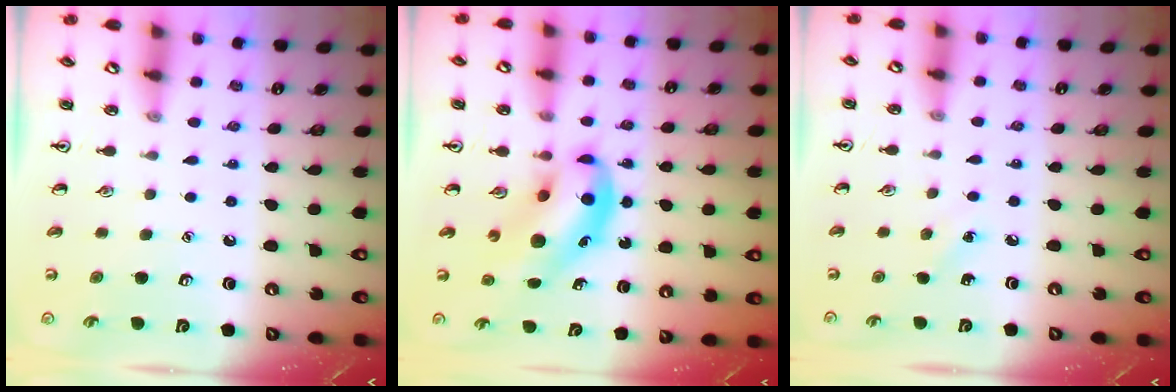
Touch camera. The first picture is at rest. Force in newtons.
{"total": 10.6, "press": 10.2, "slide": 2.9}
{"total": 5.2, "press": 4.9, "slide": 1.7}